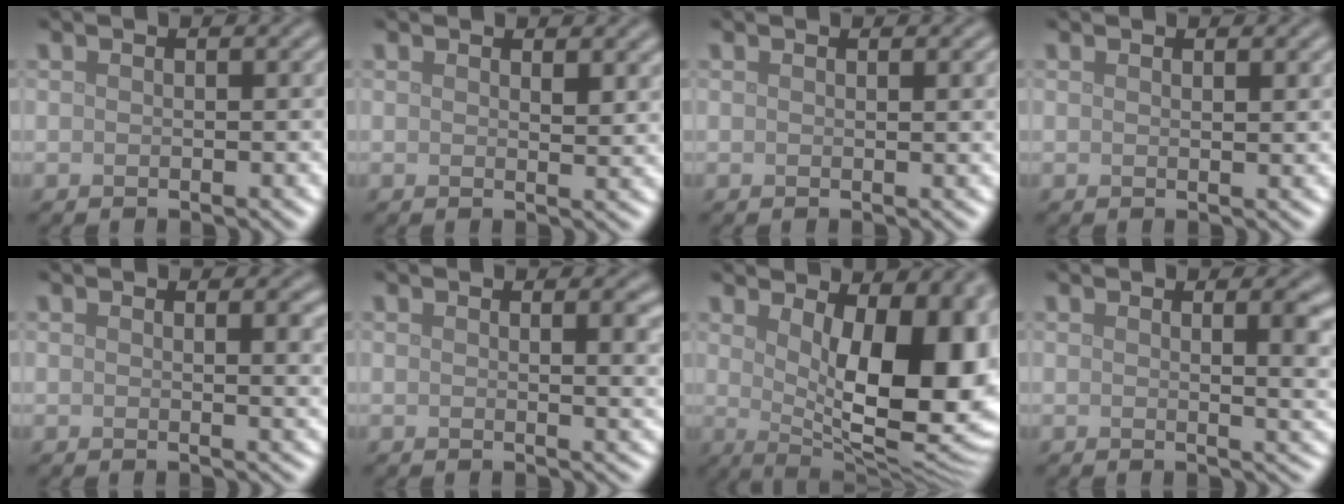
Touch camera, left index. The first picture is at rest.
{"total": 1.3, "force": [0.9, 0.5, 0.8], "torque": [-0.010, -0.004, 0.017]}
{"total": 0.8, "force": [0.4, 0.2, 0.7], "torque": [-0.005, 0.001, 0.004]}
{"total": 0.5, "force": [0.4, 0.1, 0.3], "torque": [-0.004, -0.002, 0.007]}
{"total": 2.5, "force": [1.0, 0.9, 2.1], "torque": [-0.015, 0.001, 0.013]}
{"total": 3.4, "force": [1.3, 1.4, 2.9], "torque": [-0.022, 0.002, 0.018]}
{"total": 12.6, "force": [1.9, 5.4, 11.2], "torque": [-0.117, -0.007, 0.035]}
{"total": 5.0, "force": [1.5, 2.2, 4.2], "torque": [-0.025, 0.002, 0.022]}